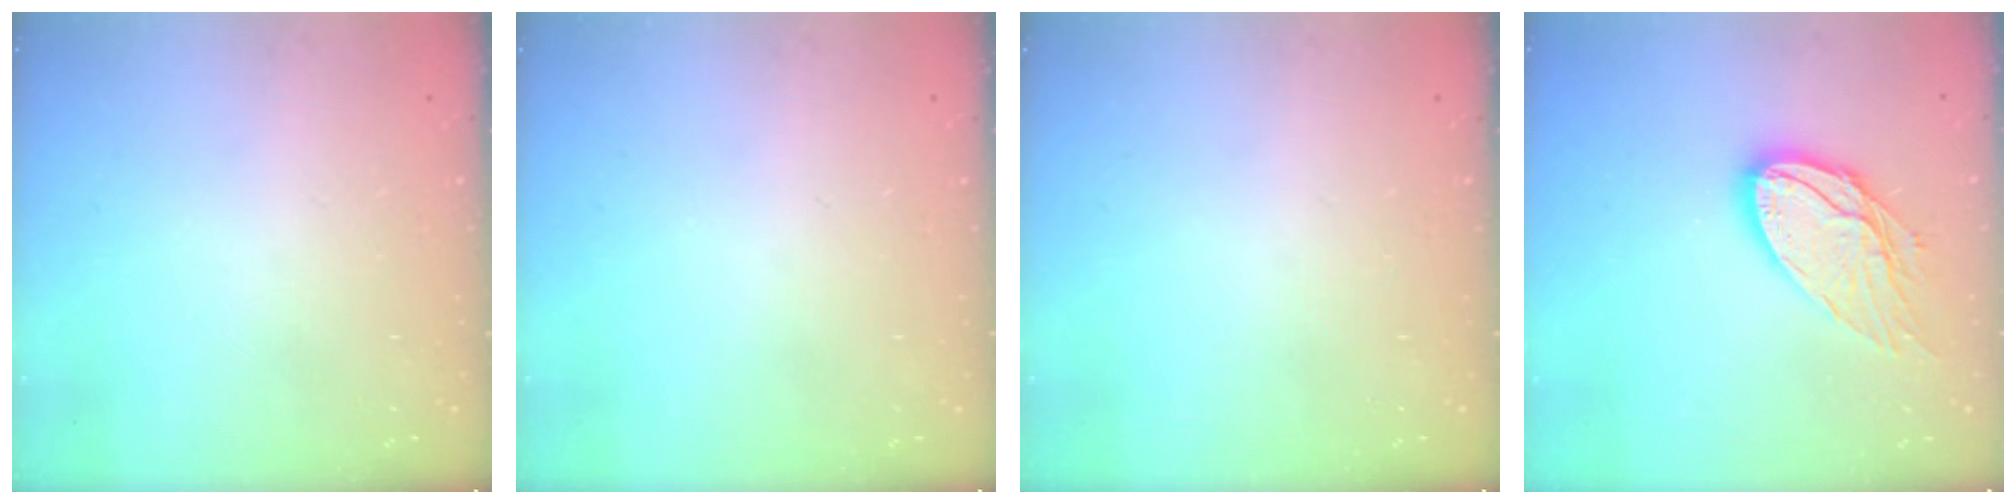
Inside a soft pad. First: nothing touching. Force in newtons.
{"total": 0.0}
{"total": 0.0}
{"total": 14.2, "press": 14.1, "slide": 1.1}